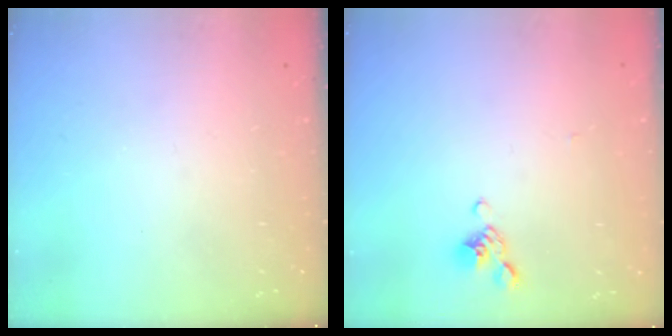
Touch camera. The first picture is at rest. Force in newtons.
{"total": 3.2, "press": 3.1, "slide": 0.9}